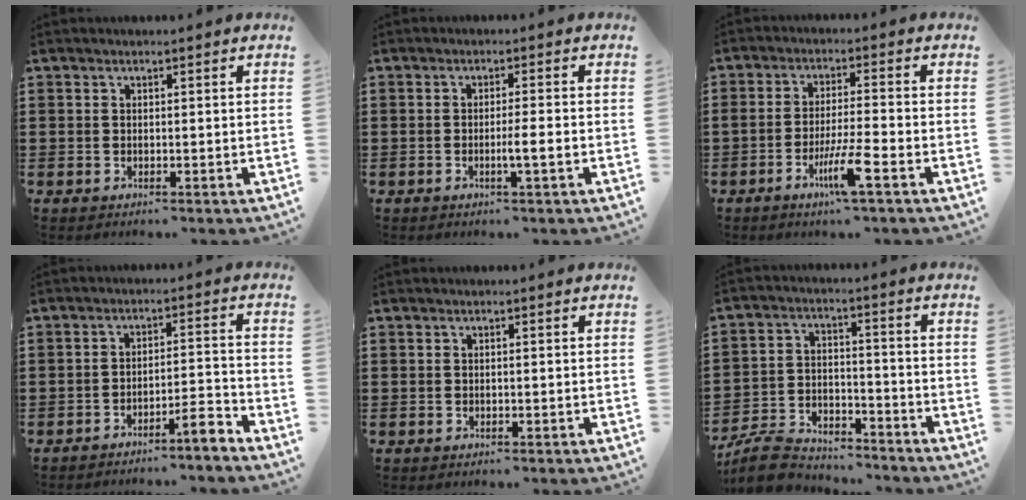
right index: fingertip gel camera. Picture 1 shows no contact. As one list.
[{"total": 2.7, "force": [-0.9, -0.2, 2.5], "torque": [-0.041, -0.006, -0.018]}, {"total": 6.7, "force": [-3.4, 0.2, 5.8], "torque": [-0.111, -0.013, -0.062]}, {"total": 4.8, "force": [-4.2, 0.1, 2.3], "torque": [-0.040, 0.000, -0.081]}, {"total": 0.0}, {"total": 7.3, "force": [-7.1, 1.5, 1.4], "torque": [-0.042, 0.014, -0.142]}]